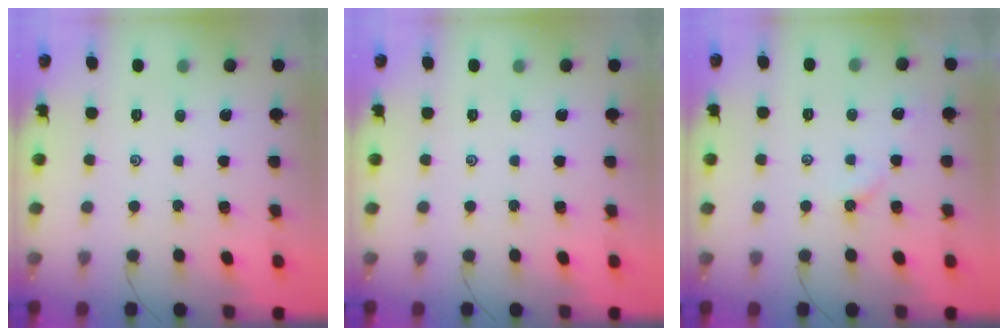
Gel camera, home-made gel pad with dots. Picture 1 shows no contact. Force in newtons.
{"total": 0.0}
{"total": 5.4, "press": 5.4, "slide": 0.6}